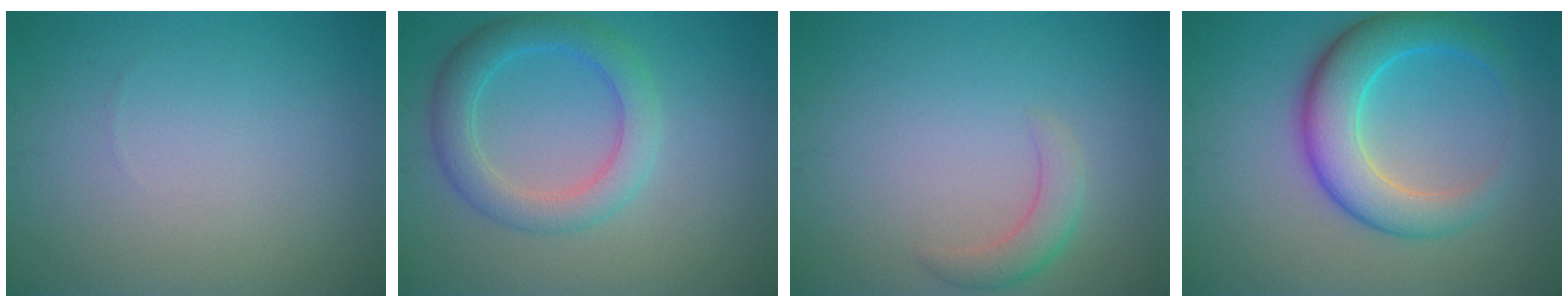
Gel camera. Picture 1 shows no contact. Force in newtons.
{"total": 4.3, "press": 4.3, "slide": 0.1}
{"total": 2.2, "press": 2.1, "slide": 0.2}
{"total": 6.6, "press": 6.6, "slide": 0.1}